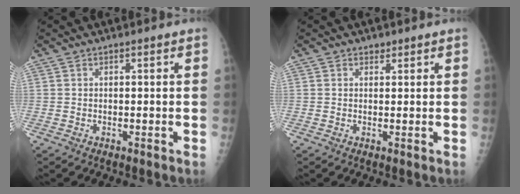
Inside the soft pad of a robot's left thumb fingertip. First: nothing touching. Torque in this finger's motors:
{"motor_torque": [0.01, 0.00, 0.02, 0.02, 0.00]}